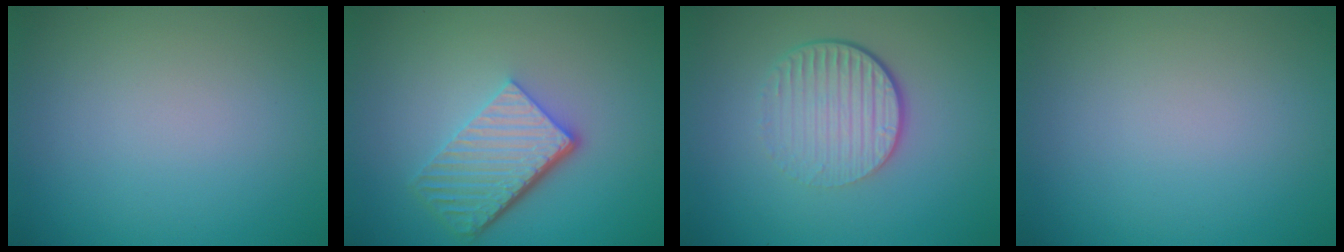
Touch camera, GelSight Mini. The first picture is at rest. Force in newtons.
{"total": 5.7, "press": 3.9, "slide": 4.1}
{"total": 4.7, "press": 2.9, "slide": 3.7}
{"total": 0.0}